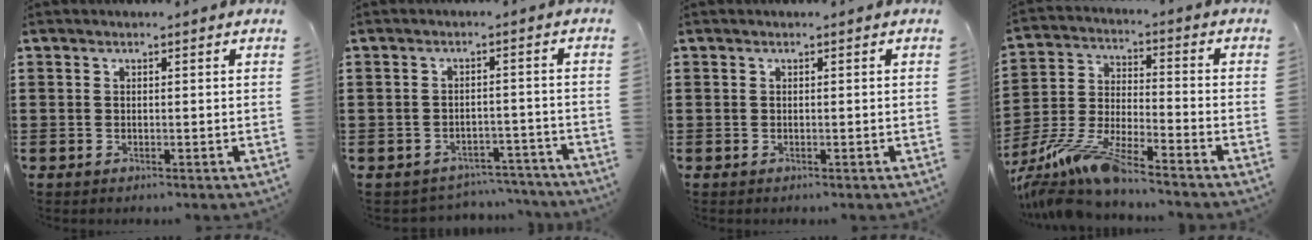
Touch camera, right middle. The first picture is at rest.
{"total": 3.3, "force": [-3.2, 0.6, -0.1], "torque": [-0.006, 0.002, -0.069]}
{"total": 0.0}
{"total": 9.8, "force": [-8.7, 0.4, 4.5], "torque": [-0.100, 0.000, -0.176]}